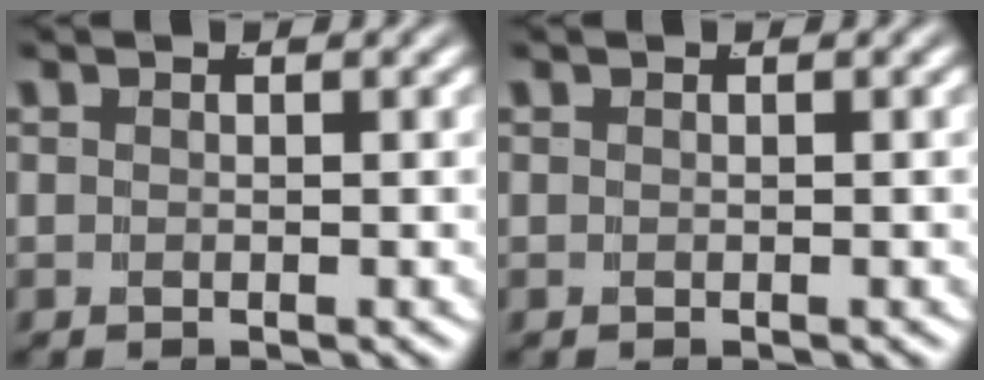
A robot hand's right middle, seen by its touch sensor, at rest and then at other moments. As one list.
[{"total": 0.0}]